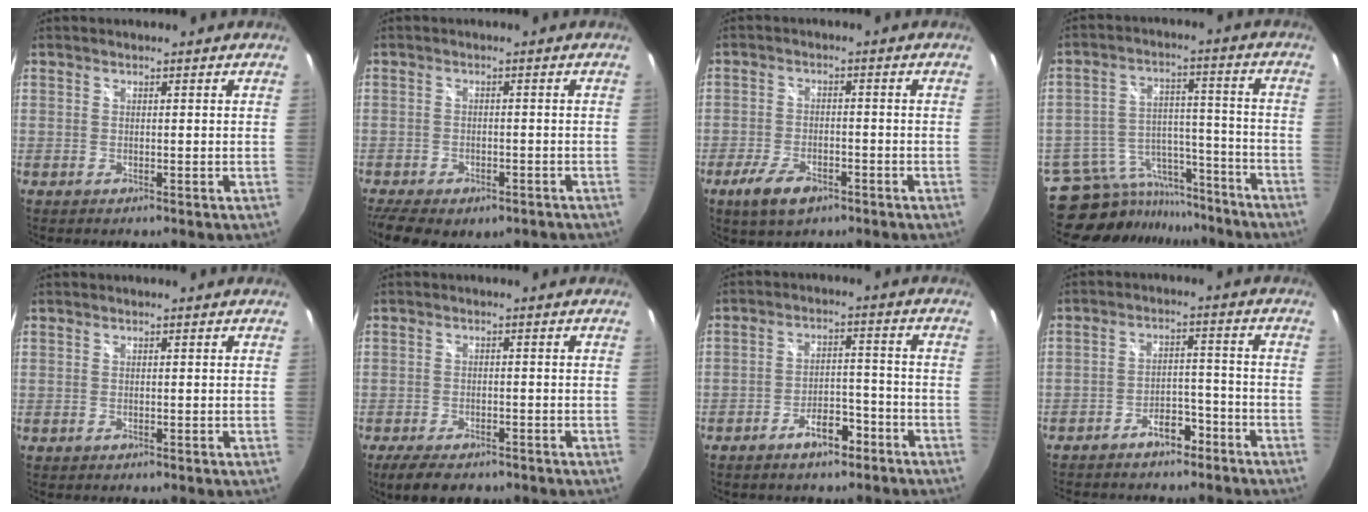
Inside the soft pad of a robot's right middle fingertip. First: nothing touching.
{"total": 11.4, "force": [-7.7, 5.8, 6.0], "torque": [-0.147, -0.028, -0.112]}
{"total": 7.2, "force": [-4.5, 3.3, 4.5], "torque": [-0.111, -0.013, -0.078]}
{"total": 15.6, "force": [-13.6, 7.0, 2.9], "torque": [-0.071, 0.037, -0.190]}
{"total": 0.0}
{"total": 6.7, "force": [-5.1, 2.8, 3.4], "torque": [-0.080, -0.013, -0.082]}
{"total": 6.4, "force": [-4.6, 3.1, 3.1], "torque": [-0.060, 0.022, -0.057]}
{"total": 9.5, "force": [-7.6, 4.4, 3.6], "torque": [-0.082, 0.030, -0.101]}